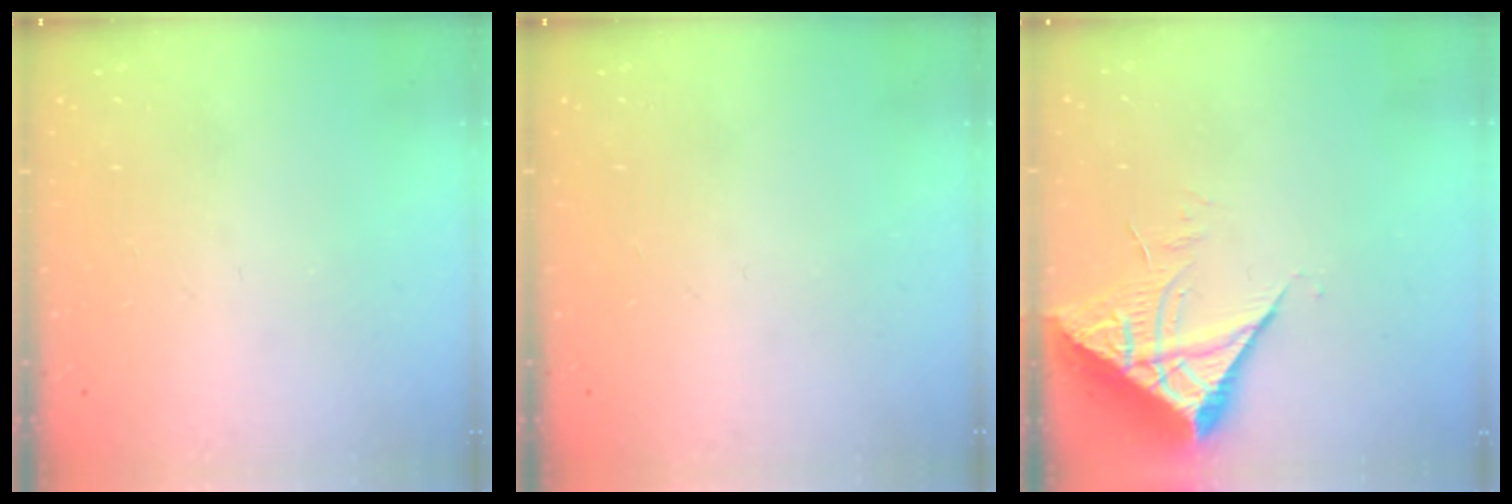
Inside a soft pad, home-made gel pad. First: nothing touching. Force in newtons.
{"total": 0.0}
{"total": 7.2, "press": 7.2, "slide": 0.8}